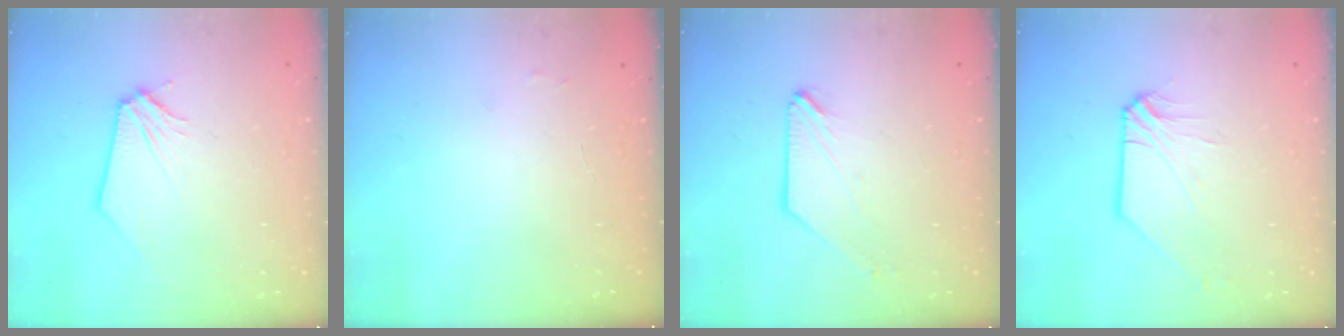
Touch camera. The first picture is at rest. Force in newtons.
{"total": 3.8, "press": 3.8, "slide": 0.4}
{"total": 0.0}
{"total": 1.7, "press": 1.6, "slide": 0.3}